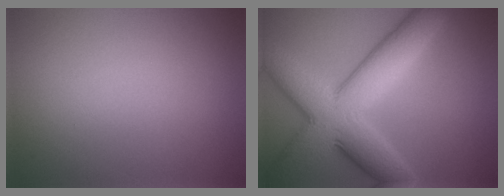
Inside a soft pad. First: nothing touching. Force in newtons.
{"total": 10.2, "press": 10.1, "slide": 0.3}